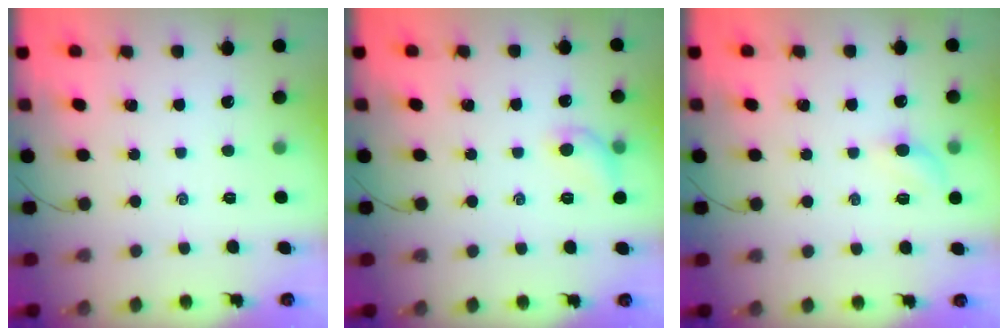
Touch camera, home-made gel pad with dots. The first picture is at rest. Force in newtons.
{"total": 7.4, "press": 7.3, "slide": 1.1}
{"total": 4.5, "press": 4.3, "slide": 1.1}